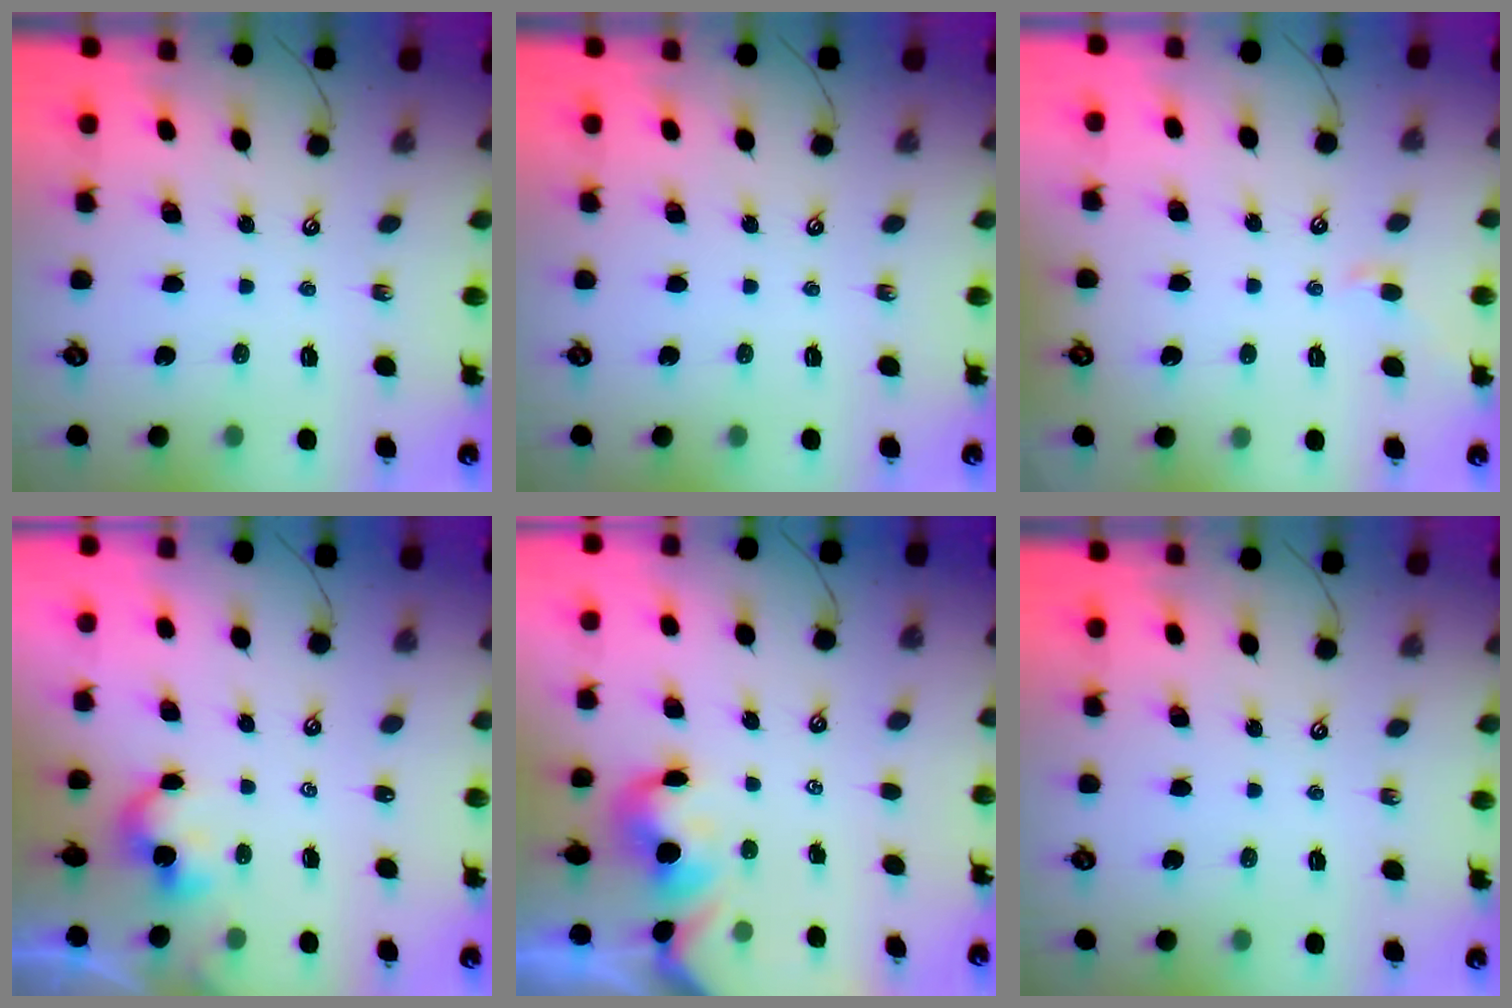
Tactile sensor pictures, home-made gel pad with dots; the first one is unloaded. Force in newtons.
{"total": 0.0}
{"total": 0.0}
{"total": 0.0}
{"total": 1.2, "press": 1.1, "slide": 0.6}
{"total": 0.0}